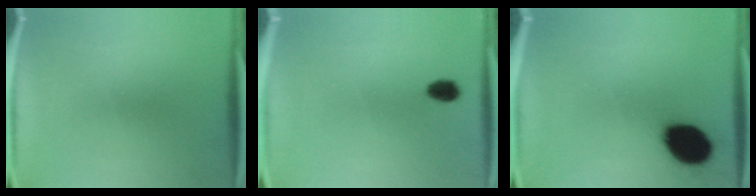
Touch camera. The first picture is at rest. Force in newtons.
{"total": 3.2}
{"total": 14.5}